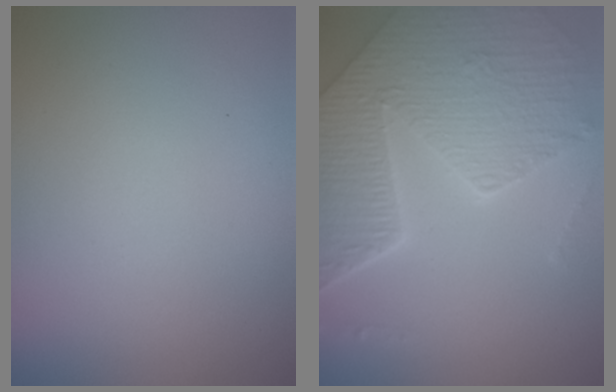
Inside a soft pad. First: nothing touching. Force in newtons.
{"total": 8.9, "press": 6.3, "slide": 6.3}